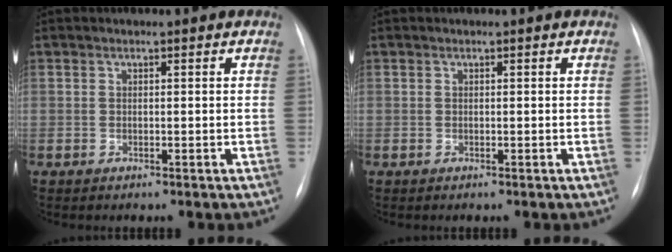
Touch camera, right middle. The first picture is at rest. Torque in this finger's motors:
{"motor_torque": [0.00, 0.00, 0.01, -0.01]}